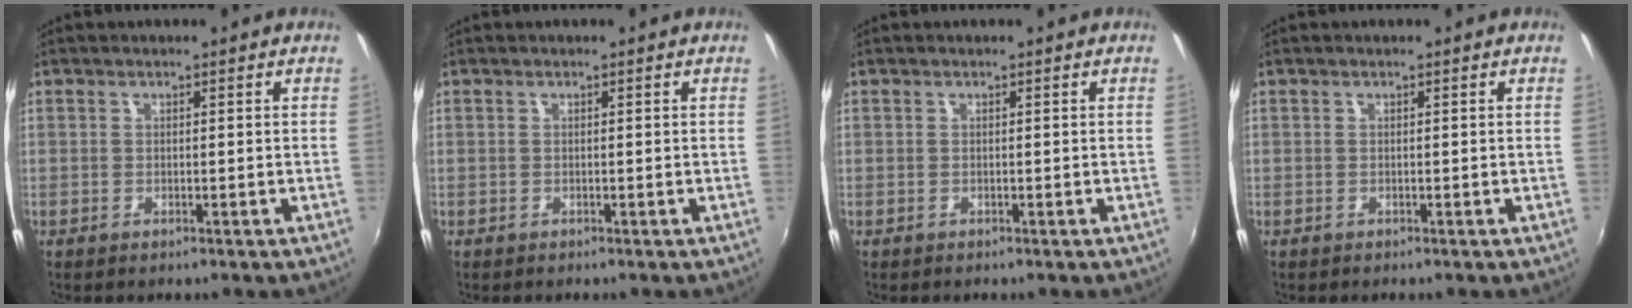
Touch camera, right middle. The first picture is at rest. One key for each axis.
{"total": 0.0}
{"total": 0.0}
{"total": 0.0}